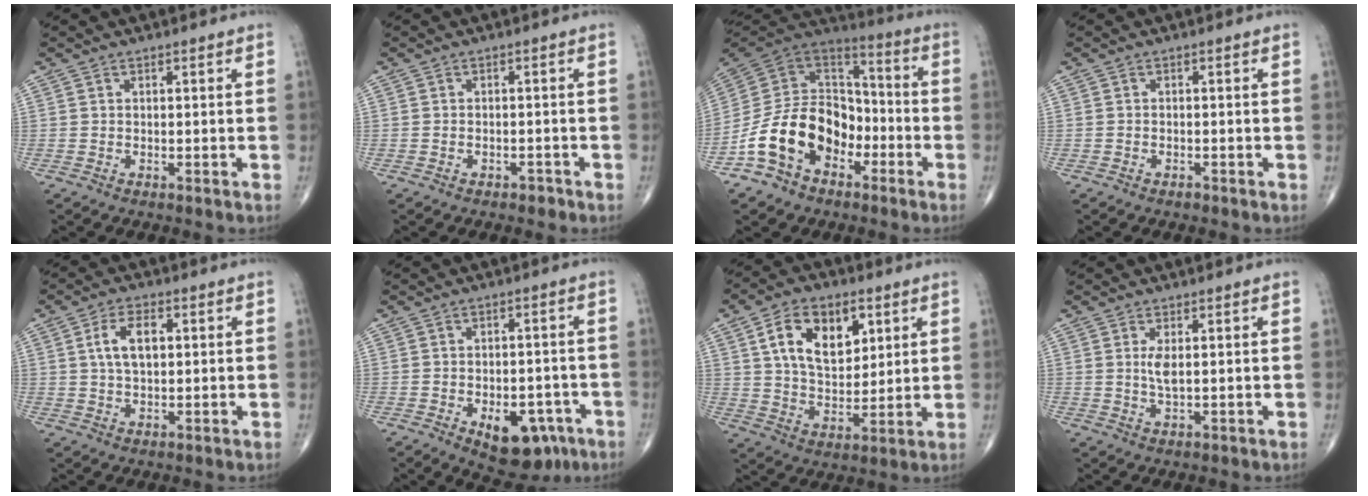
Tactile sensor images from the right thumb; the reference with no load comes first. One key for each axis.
{"total": 1.5, "fx": -1.0, "fy": 0.9, "fz": 0.5, "tx": -0.010, "ty": 0.010, "tz": -0.013}
{"total": 18.0, "fx": -7.3, "fy": 12.9, "fz": 10.4, "tx": -0.153, "ty": 0.079, "tz": -0.140}
{"total": 0.7, "fx": -0.5, "fy": 0.3, "fz": 0.2, "tx": -0.005, "ty": 0.001, "tz": -0.011}
{"total": 6.3, "fx": 1.3, "fy": 3.4, "fz": 5.2, "tx": -0.094, "ty": 0.006, "tz": 0.023}
{"total": 11.4, "fx": -5.3, "fy": 6.4, "fz": 7.7, "tx": -0.078, "ty": 0.023, "tz": -0.062}
{"total": 14.4, "fx": 5.3, "fy": 8.8, "fz": 10.1, "tx": -0.139, "ty": -0.018, "tz": 0.100}
{"total": 2.8, "fx": 0.5, "fy": 0.8, "fz": 2.6, "tx": -0.057, "ty": -0.008, "tz": 0.014}